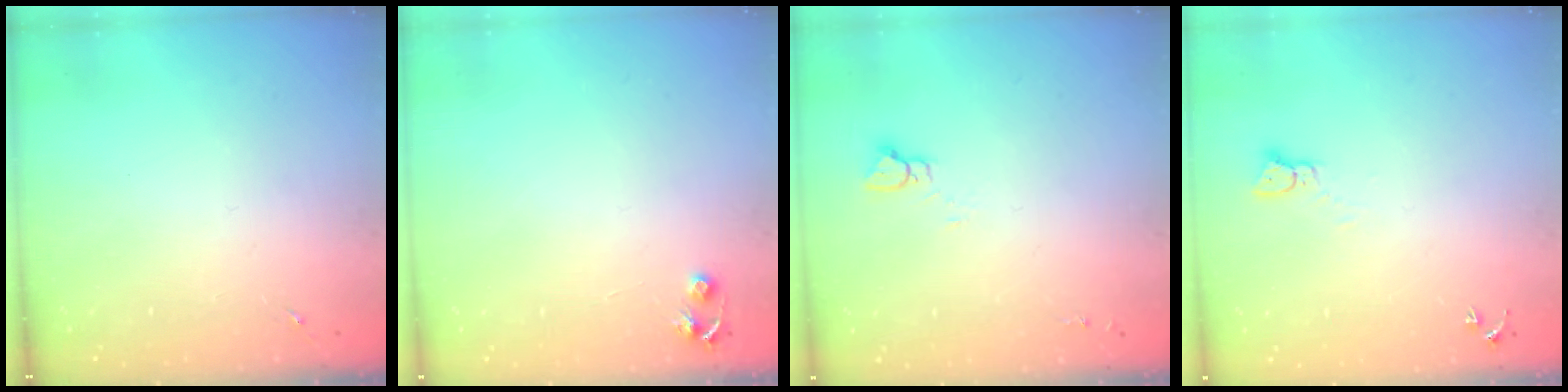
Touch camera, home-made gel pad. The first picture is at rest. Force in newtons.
{"total": 4.8, "press": 4.8, "slide": 0.6}
{"total": 3.6, "press": 3.6, "slide": 0.3}
{"total": 2.3, "press": 2.3, "slide": 0.3}